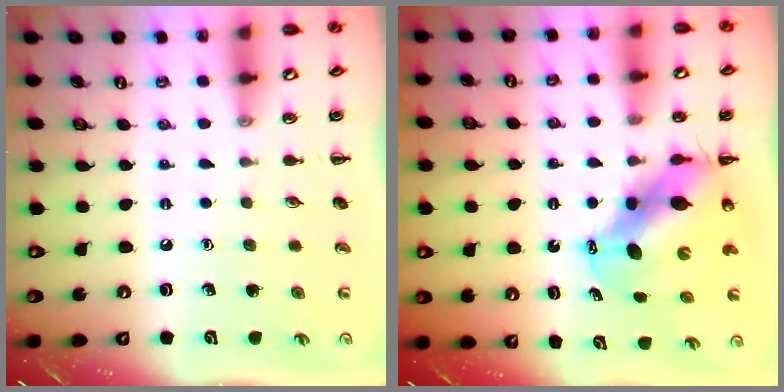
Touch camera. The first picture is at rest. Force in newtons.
{"total": 10.2, "press": 9.9, "slide": 2.4}